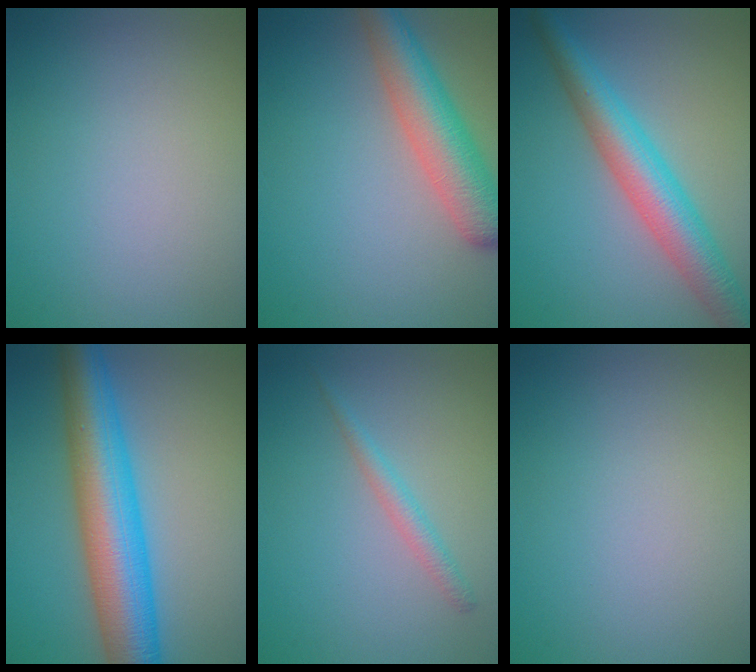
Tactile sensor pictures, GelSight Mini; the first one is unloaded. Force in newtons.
{"total": 5.7, "press": 5.7, "slide": 0.2}
{"total": 5.8, "press": 5.8, "slide": 0.0}
{"total": 9.0, "press": 8.9, "slide": 0.2}
{"total": 1.4, "press": 1.4, "slide": 0.1}
{"total": 0.0}